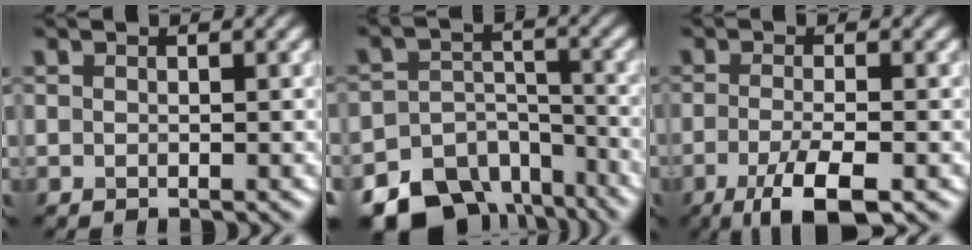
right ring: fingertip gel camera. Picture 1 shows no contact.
{"total": 12.3, "force": [-9.4, 7.4, 3.0], "torque": [-0.046, -0.011, -0.129]}
{"total": 4.5, "force": [-2.2, 1.1, 3.8], "torque": [-0.068, -0.002, -0.045]}